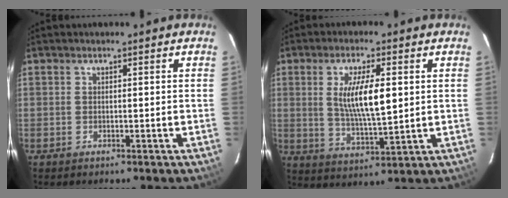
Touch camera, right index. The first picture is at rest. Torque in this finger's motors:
{"motor_torque": [1.39, 0.07, 0.86, 0.21]}